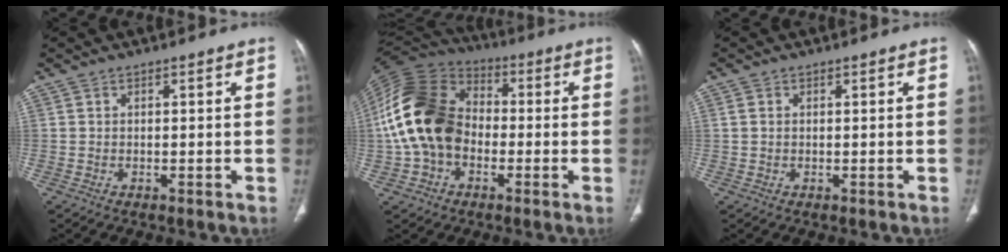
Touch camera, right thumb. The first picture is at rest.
{"total": 19.1, "force": [-1.9, 14.3, 12.6], "torque": [-0.246, 0.035, -0.043]}
{"total": 1.3, "force": [0.3, 1.0, 0.8], "torque": [-0.019, 0.003, 0.009]}